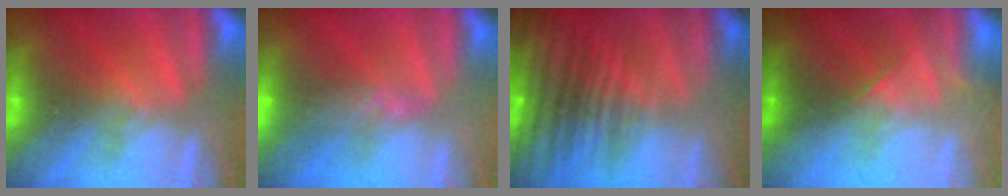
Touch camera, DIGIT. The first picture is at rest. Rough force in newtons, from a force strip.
{"total": 5.5}
{"total": 9.6}
{"total": 1.9}